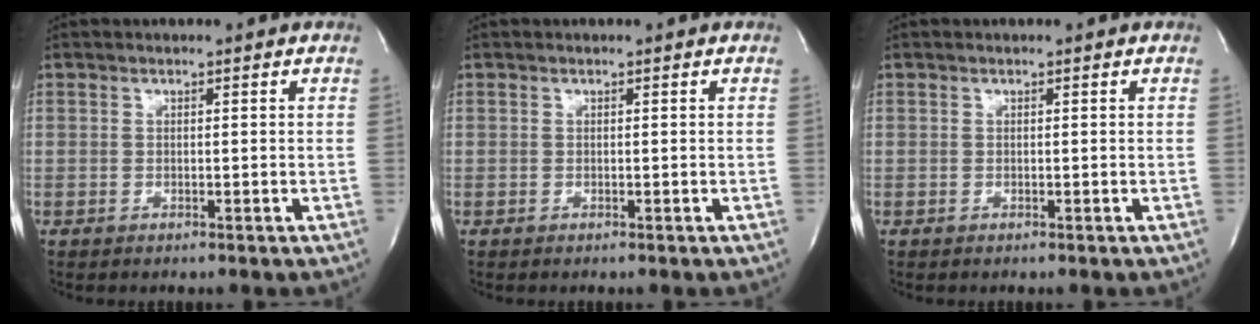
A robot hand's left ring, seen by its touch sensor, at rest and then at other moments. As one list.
[{"total": 0.0}, {"total": 0.0}]